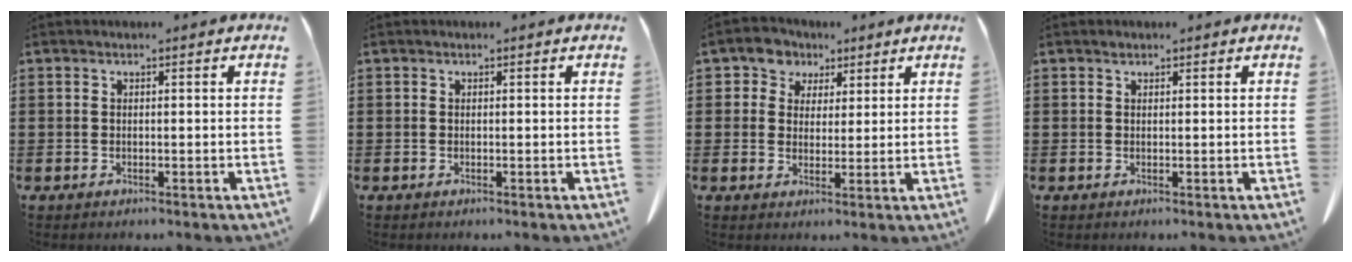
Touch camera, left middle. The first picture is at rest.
{"total": 0.0}
{"total": 4.5, "force": [2.5, 3.7, 0.7], "torque": [-0.038, 0.010, 0.043]}
{"total": 0.5, "force": [0.3, 0.3, 0.2], "torque": [-0.005, 0.001, 0.007]}